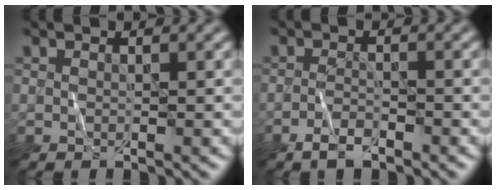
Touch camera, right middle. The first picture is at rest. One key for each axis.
{"total": 2.0, "fx": -1.6, "fy": 0.5, "fz": 1.1, "tx": -0.023, "ty": 0.001, "tz": -0.032}